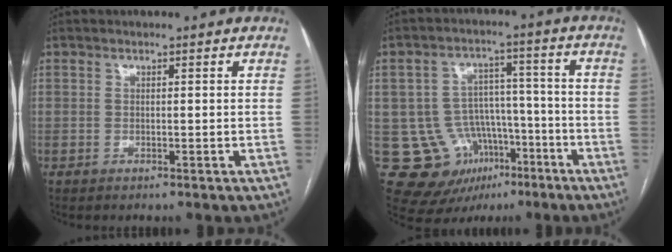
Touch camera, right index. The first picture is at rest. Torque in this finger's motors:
{"motor_torque": [-0.13, -0.09, -0.56, -0.21]}